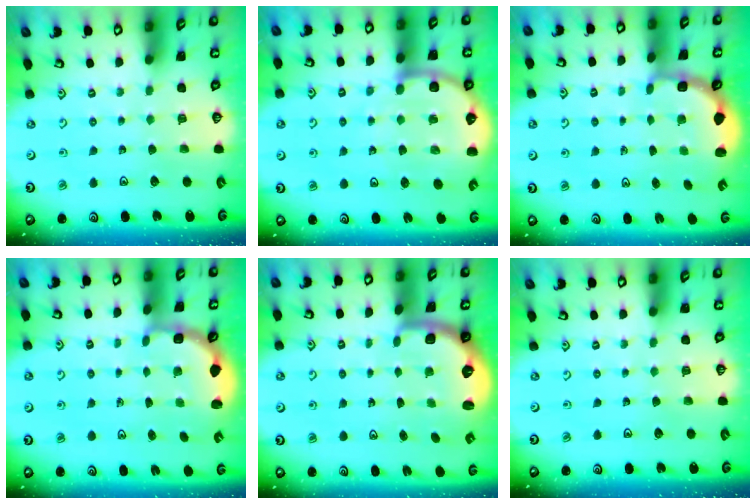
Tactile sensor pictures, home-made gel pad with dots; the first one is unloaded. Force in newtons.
{"total": 8.8, "press": 8.6, "slide": 2.0}
{"total": 2.7, "press": 2.3, "slide": 1.4}
{"total": 3.1, "press": 2.2, "slide": 2.2}
{"total": 2.1, "press": 2.0, "slide": 0.8}
{"total": 0.0}